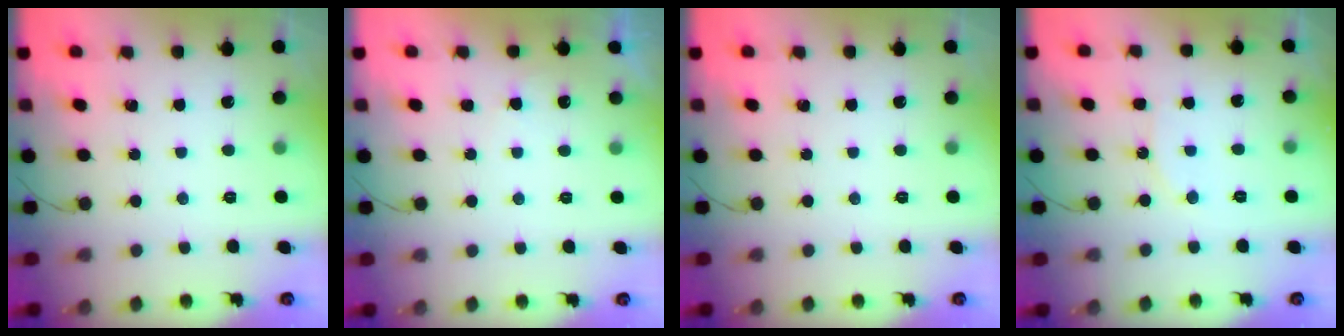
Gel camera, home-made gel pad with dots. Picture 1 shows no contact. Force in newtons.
{"total": 3.0, "press": 3.0, "slide": 0.0}
{"total": 0.0}
{"total": 8.0, "press": 7.8, "slide": 2.0}